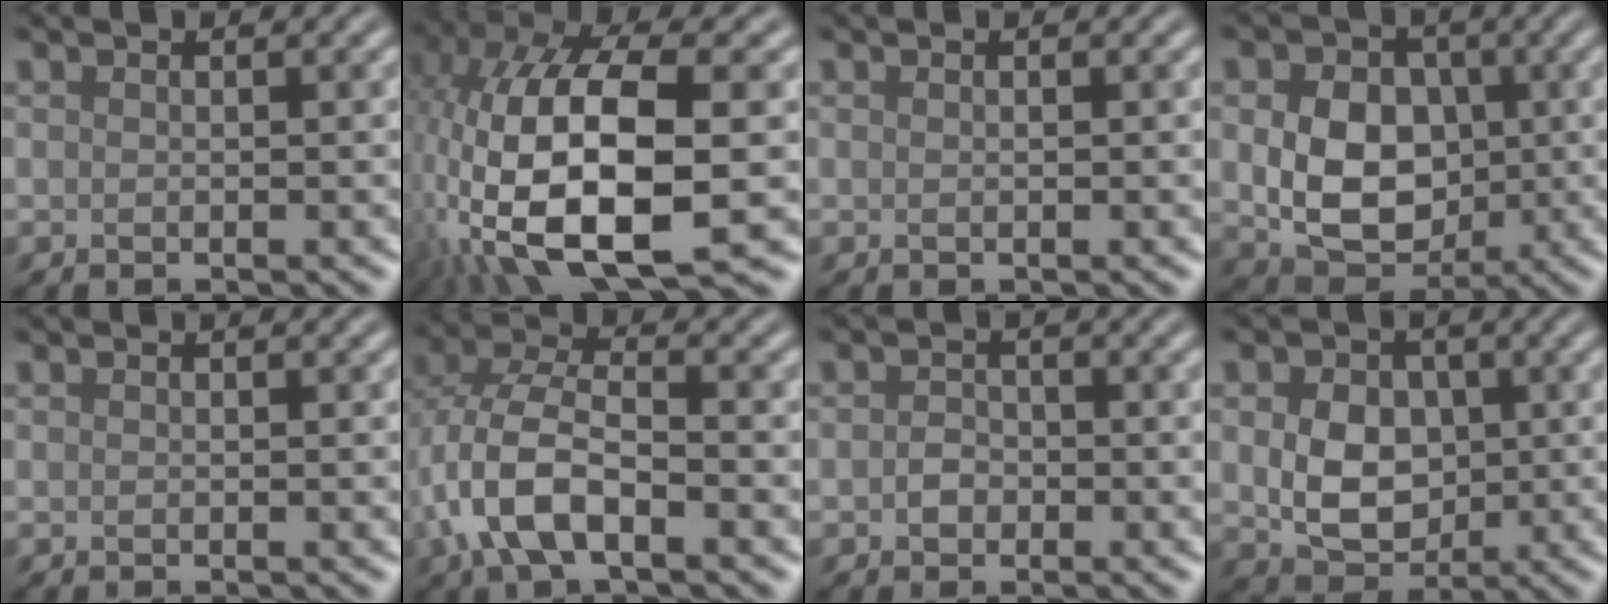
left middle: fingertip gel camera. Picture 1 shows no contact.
{"total": 16.2, "force": [-2.7, 7.8, 13.9], "torque": [-0.297, -0.013, -0.040]}
{"total": 0.0}
{"total": 8.4, "force": [0.2, 6.5, 5.4], "torque": [-0.103, -0.013, 0.008]}
{"total": 0.0}
{"total": 7.2, "force": [-2.2, 3.7, 5.7], "torque": [-0.128, 0.003, -0.050]}
{"total": 1.4, "force": [-0.4, 1.1, 0.6], "torque": [-0.011, 0.000, -0.012]}
{"total": 5.9, "force": [0.3, 4.6, 3.8], "torque": [-0.073, -0.006, 0.008]}